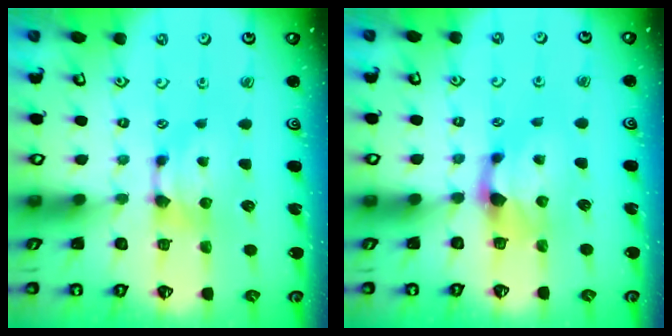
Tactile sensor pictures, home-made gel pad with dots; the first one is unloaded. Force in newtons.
{"total": 1.6, "press": 0.6, "slide": 1.5}